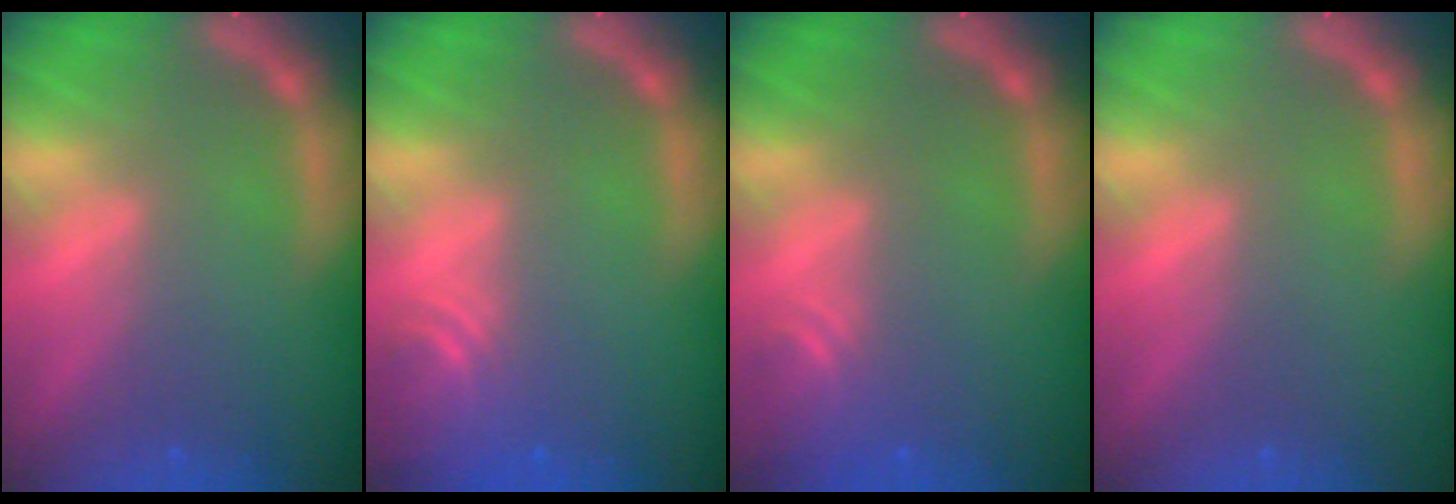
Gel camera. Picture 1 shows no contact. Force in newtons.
{"total": 3.5}
{"total": 2.4}
{"total": 0.0}